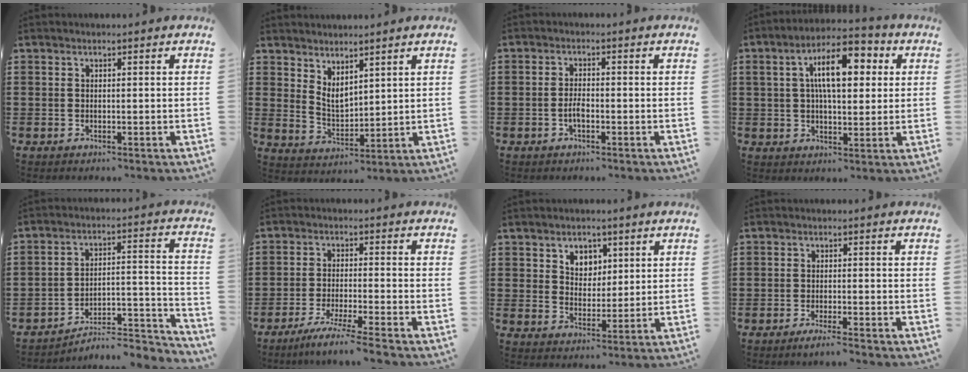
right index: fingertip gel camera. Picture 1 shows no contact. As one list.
[{"total": 3.8, "force": [3.0, 1.6, 1.6], "torque": [-0.042, -0.006, 0.057]}, {"total": 2.4, "force": [-1.0, 0.9, 2.0], "torque": [-0.045, 0.000, -0.021]}, {"total": 10.9, "force": [3.2, 4.8, 9.3], "torque": [-0.155, 0.007, 0.046]}, {"total": 5.6, "force": [-5.2, 0.9, 1.9], "torque": [-0.028, -0.003, -0.106]}, {"total": 5.1, "force": [-4.4, -0.8, 2.5], "torque": [-0.053, -0.021, -0.086]}, {"total": 4.0, "force": [2.1, 3.3, 1.0], "torque": [-0.035, 0.014, 0.037]}, {"total": 1.8, "force": [-1.5, -0.3, 0.9], "torque": [-0.014, -0.002, -0.028]}]